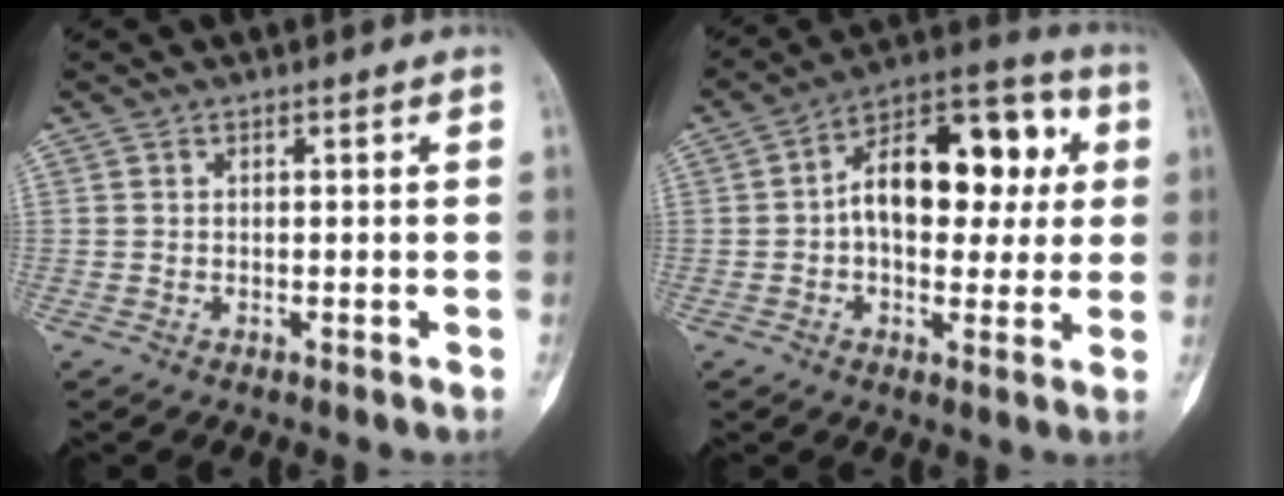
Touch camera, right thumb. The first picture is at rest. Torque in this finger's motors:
{"motor_torque": [1.70, 1.97, 1.27, 0.19, 0.12]}